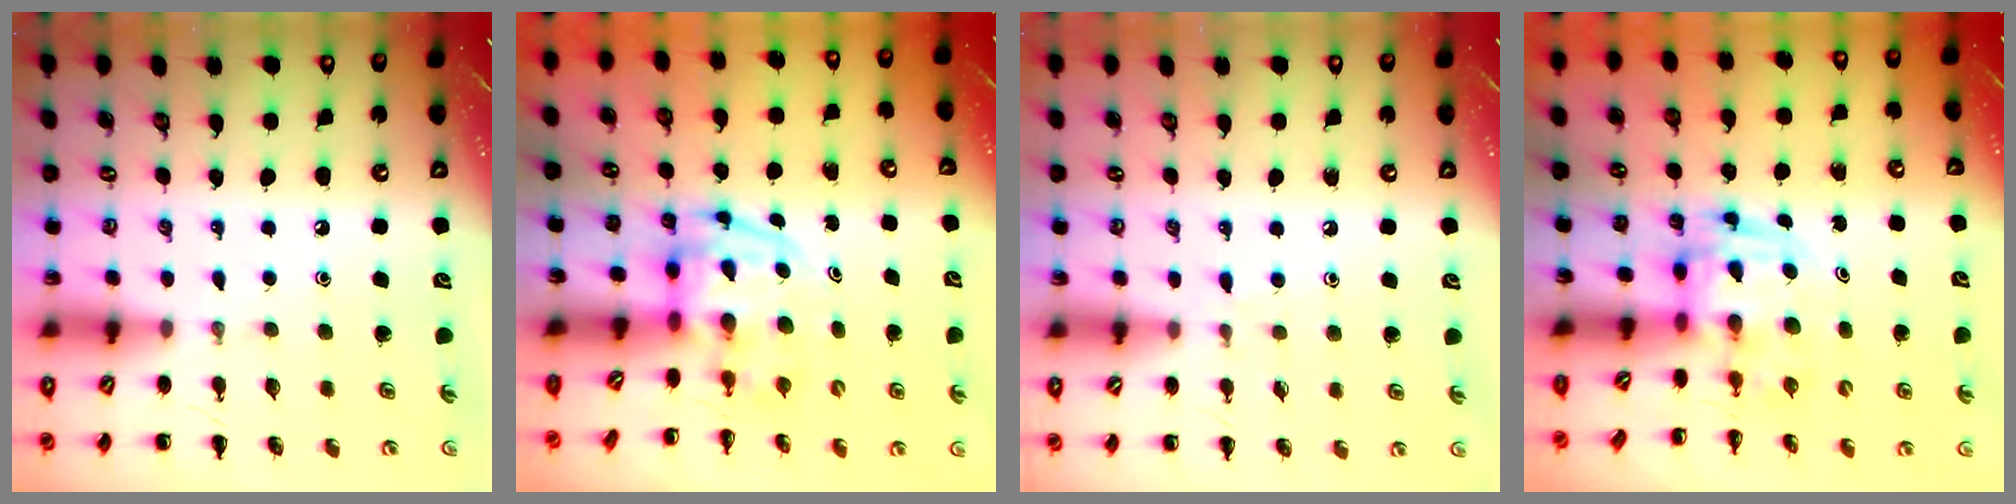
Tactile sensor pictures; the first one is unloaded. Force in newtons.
{"total": 3.9, "press": 3.8, "slide": 0.6}
{"total": 4.9, "press": 4.5, "slide": 1.8}
{"total": 2.9, "press": 2.9, "slide": 0.5}